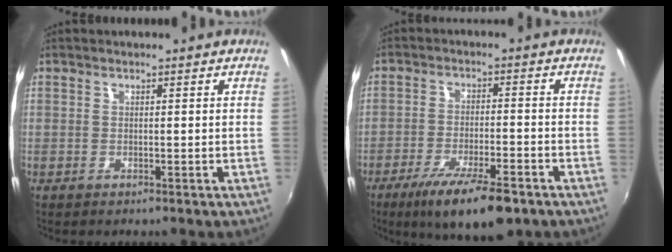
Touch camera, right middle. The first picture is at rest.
{"total": 12.9, "force": [-8.7, 3.1, 9.0], "torque": [-0.174, -0.029, -0.144]}